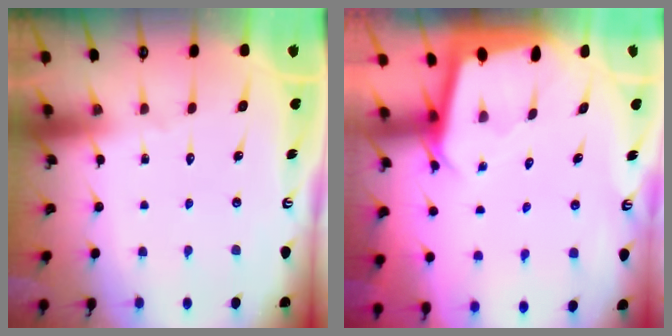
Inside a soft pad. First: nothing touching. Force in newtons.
{"total": 1.9, "press": 1.9, "slide": 0.0}